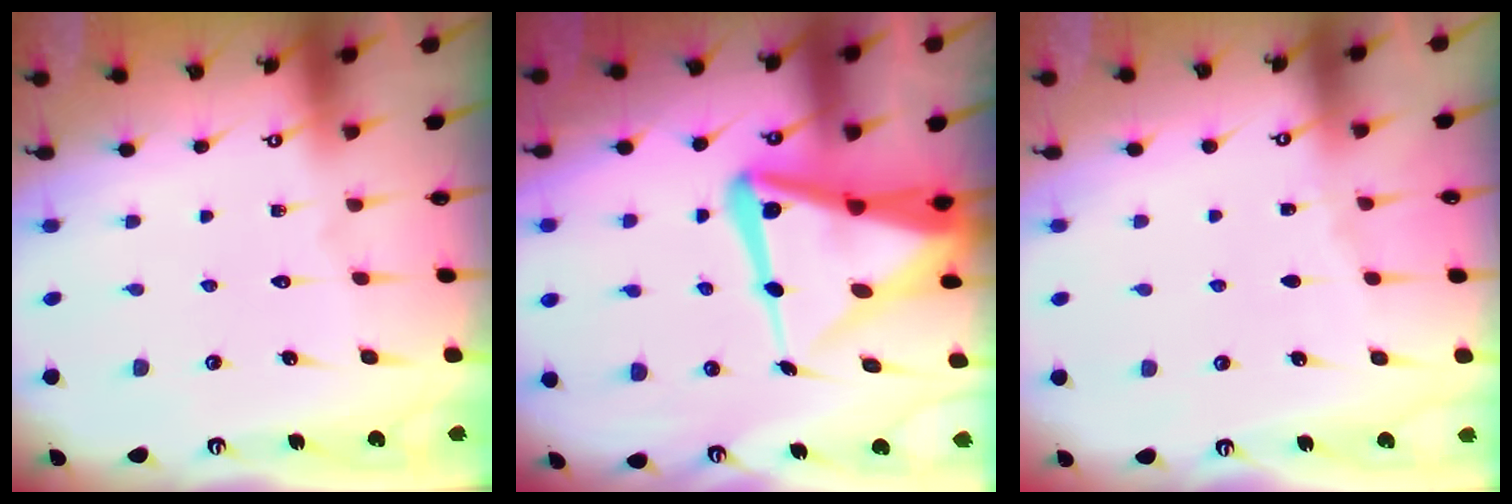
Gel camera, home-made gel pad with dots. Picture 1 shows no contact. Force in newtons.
{"total": 15.0, "press": 14.9, "slide": 1.5}
{"total": 2.6, "press": 2.6, "slide": 0.4}